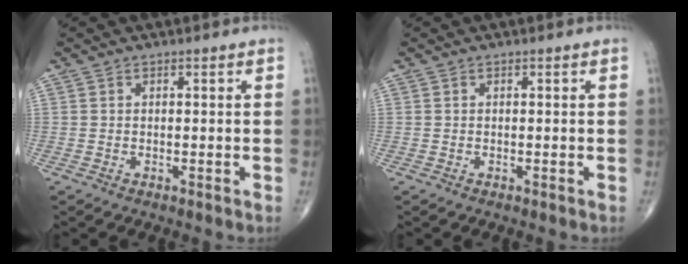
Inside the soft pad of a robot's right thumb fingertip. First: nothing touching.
{"total": 0.0}